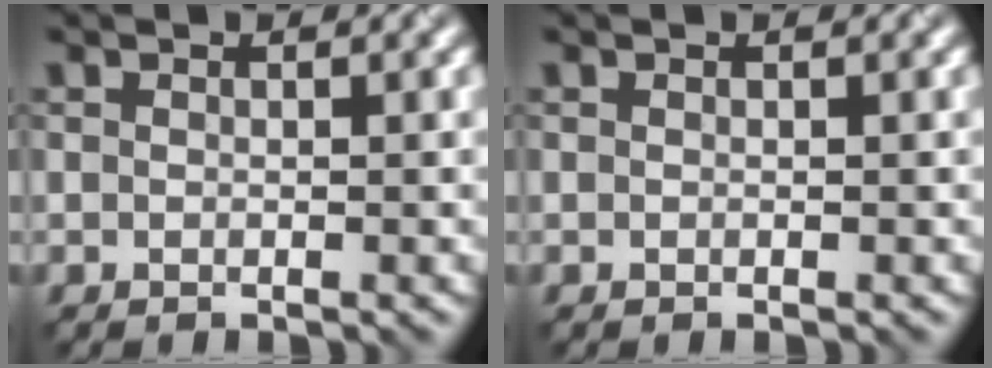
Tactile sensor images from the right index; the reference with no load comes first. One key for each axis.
{"total": 0.0}